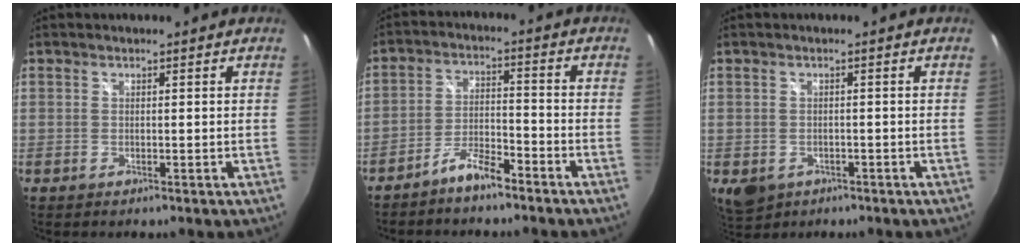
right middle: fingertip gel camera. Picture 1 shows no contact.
{"total": 5.4, "force": [-4.6, 1.1, 2.6], "torque": [-0.067, 0.012, -0.085]}
{"total": 5.1, "force": [-2.2, 3.9, 2.4], "torque": [-0.050, -0.013, -0.027]}